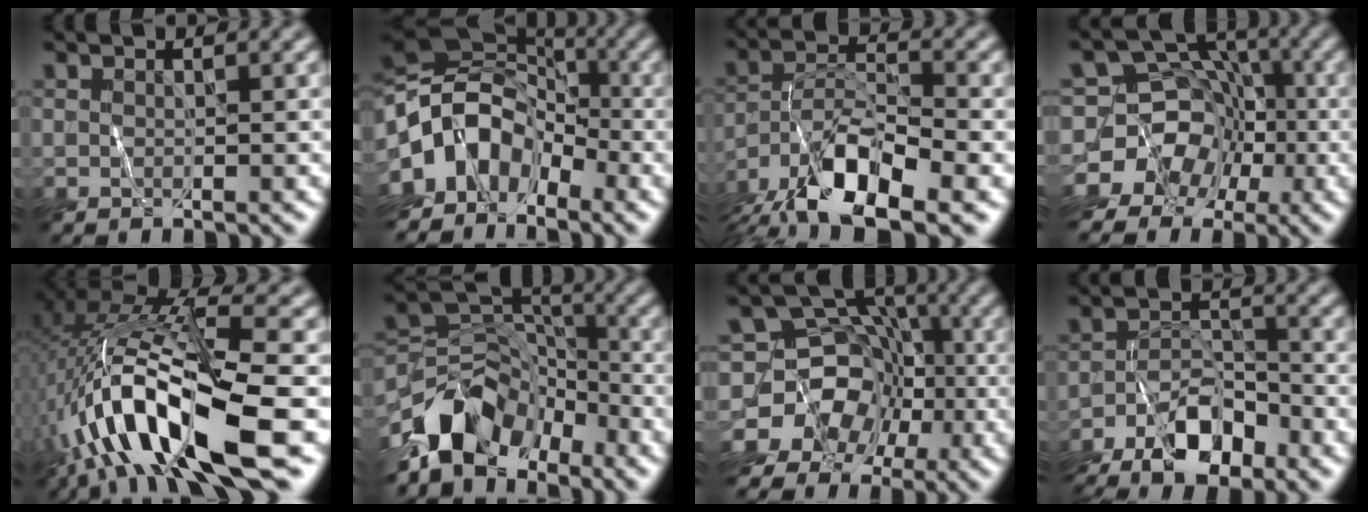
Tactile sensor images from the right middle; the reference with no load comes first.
{"total": 7.1, "force": [-3.8, 5.0, 3.2], "torque": [-0.047, 0.012, -0.087]}
{"total": 9.0, "force": [-6.0, 3.4, 5.7], "torque": [-0.098, 0.002, -0.113]}
{"total": 8.0, "force": [-3.9, 6.9, 0.6], "torque": [0.006, 0.006, -0.084]}
{"total": 13.4, "force": [-4.8, 3.1, 12.1], "torque": [-0.242, 0.014, -0.071]}
{"total": 7.6, "force": [-5.7, 4.1, 2.9], "torque": [-0.039, 0.001, -0.115]}
{"total": 8.8, "force": [-4.2, 7.7, 1.3], "torque": [-0.007, 0.001, -0.090]}
{"total": 7.2, "force": [-5.3, 2.8, 4.0], "torque": [-0.067, -0.001, -0.093]}